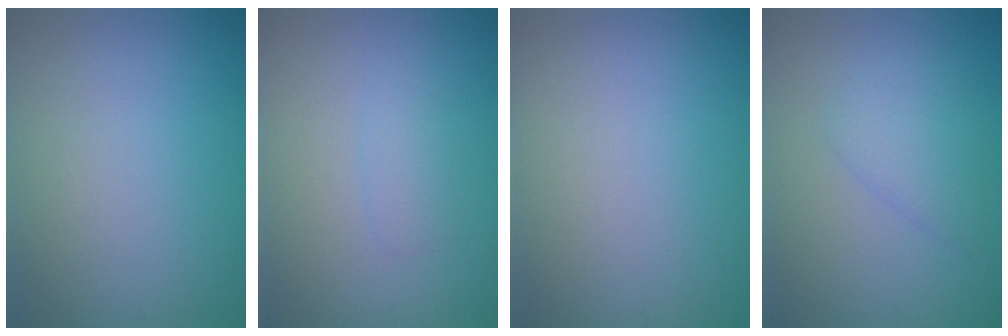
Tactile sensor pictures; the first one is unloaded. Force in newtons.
{"total": 1.1, "press": 1.1, "slide": 0.1}
{"total": 0.0}
{"total": 2.2, "press": 2.2, "slide": 0.2}